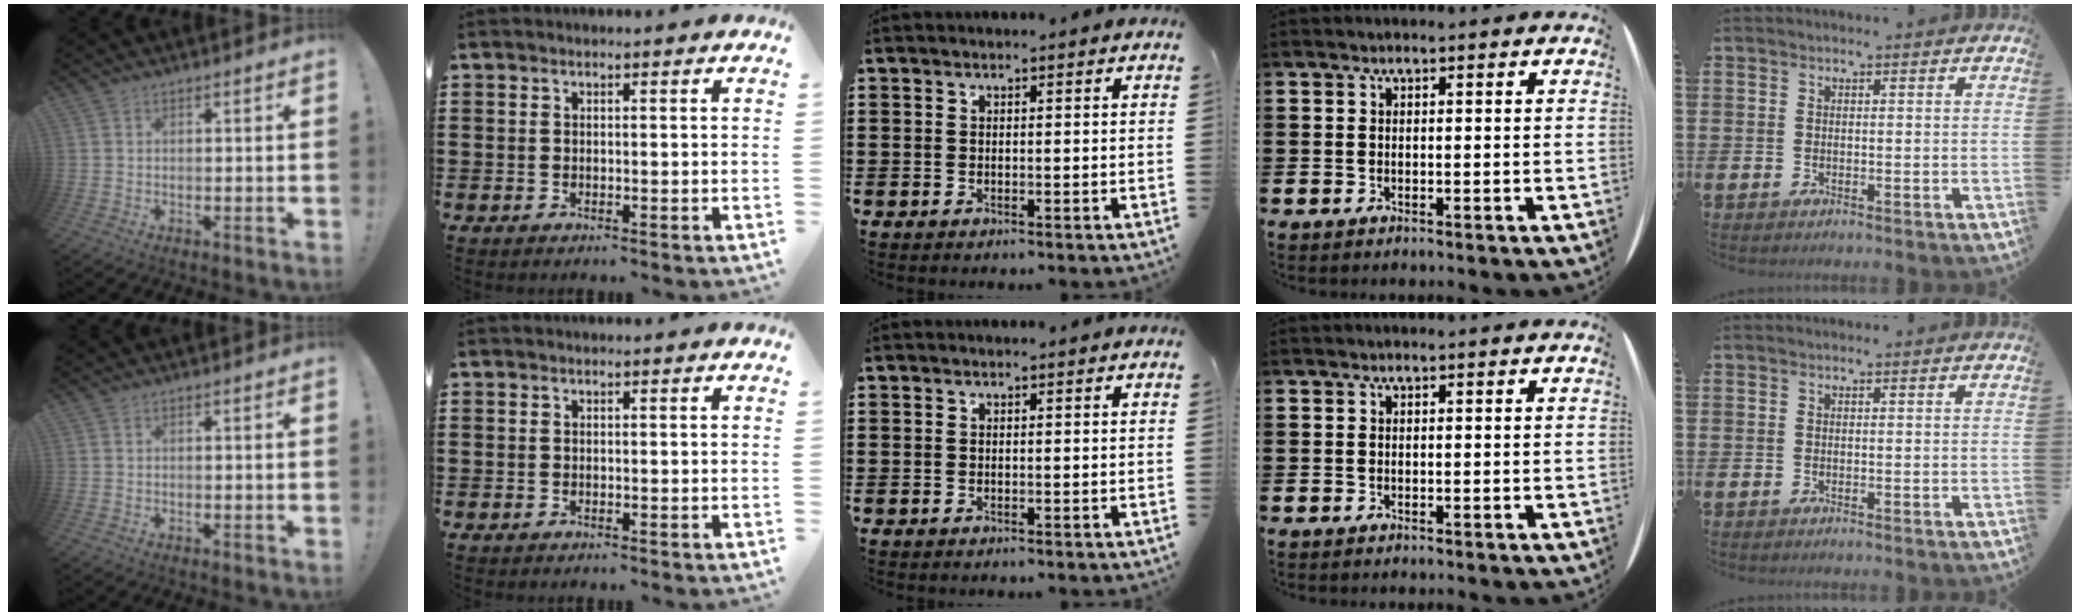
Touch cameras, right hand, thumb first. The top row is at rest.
{}